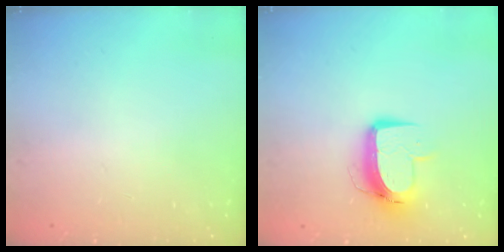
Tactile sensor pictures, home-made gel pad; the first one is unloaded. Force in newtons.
{"total": 10.4, "press": 10.4, "slide": 1.1}